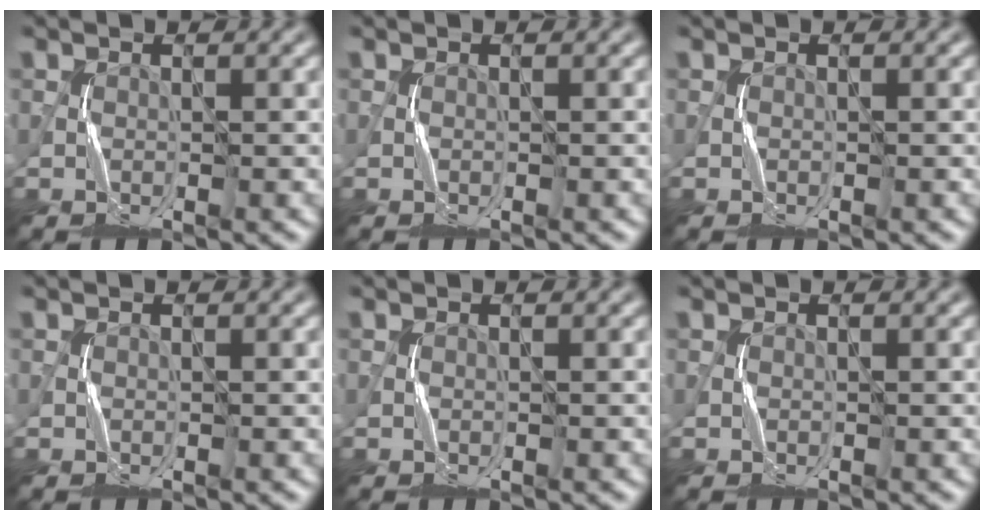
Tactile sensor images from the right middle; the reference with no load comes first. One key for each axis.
{"total": 0.0}
{"total": 0.0}
{"total": 0.0}
{"total": 0.0}
{"total": 0.0}